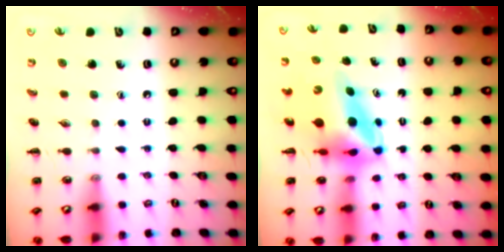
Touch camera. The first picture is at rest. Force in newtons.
{"total": 6.7, "press": 6.4, "slide": 2.0}